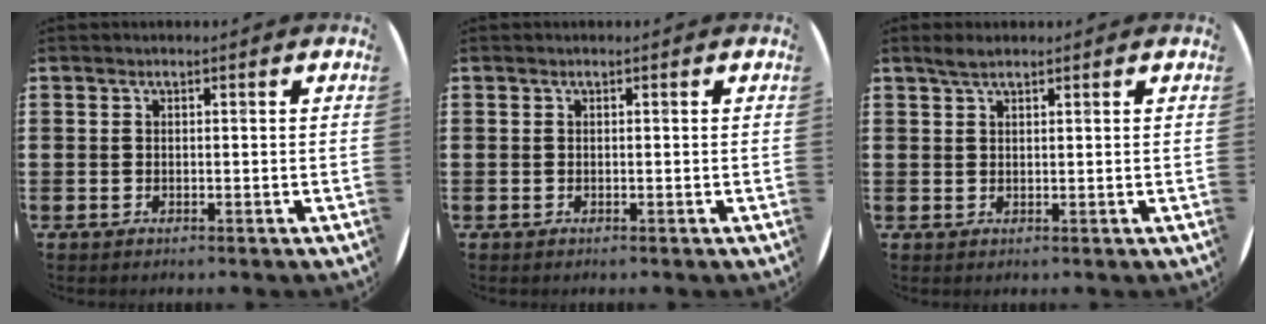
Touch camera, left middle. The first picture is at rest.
{"total": 0.0}
{"total": 1.8, "force": [1.5, 0.4, 0.9], "torque": [-0.020, 0.004, 0.026]}